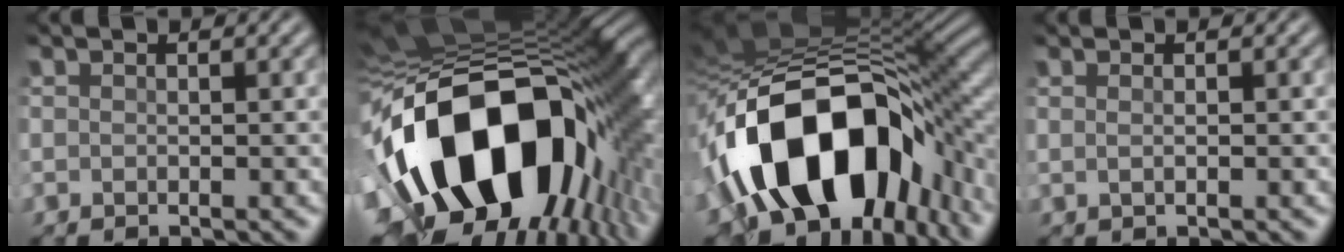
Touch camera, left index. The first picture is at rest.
{"total": 19.6, "force": [-4.7, 11.8, 15.0], "torque": [-0.281, -0.020, -0.069]}
{"total": 16.2, "force": [-5.0, 9.2, 12.3], "torque": [-0.212, 0.002, -0.083]}
{"total": 0.5, "force": [0.0, -0.1, 0.5], "torque": [-0.018, 0.002, 0.003]}